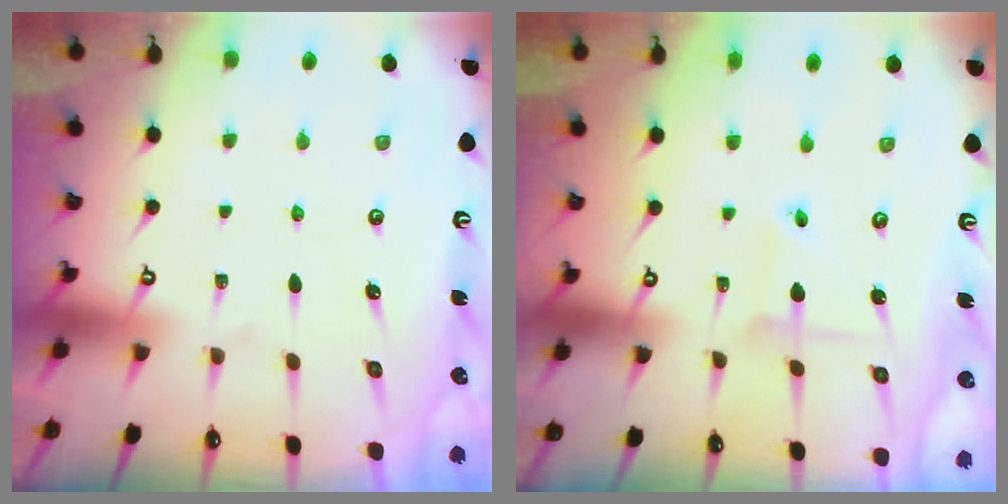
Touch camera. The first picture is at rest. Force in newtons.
{"total": 2.6, "press": 2.6, "slide": 0.2}